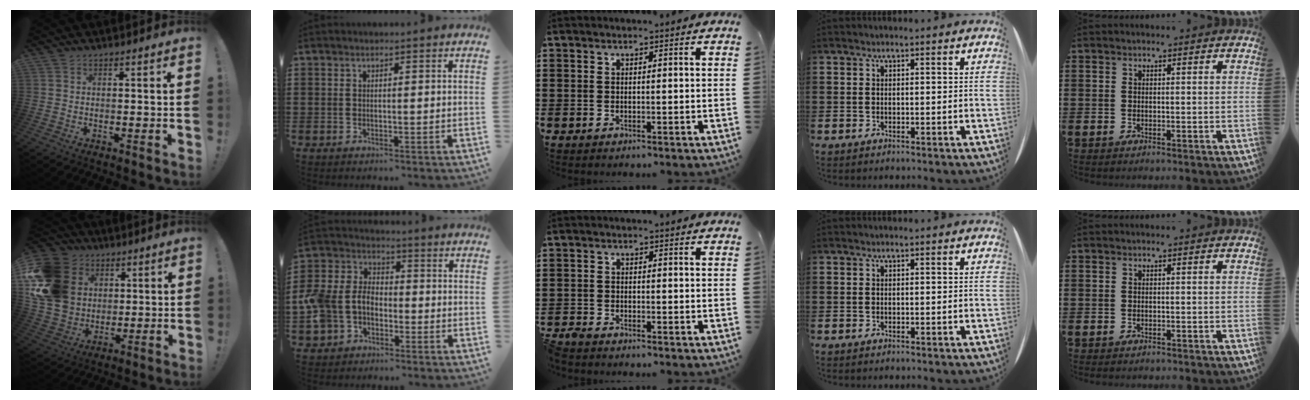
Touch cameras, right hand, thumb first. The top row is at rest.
{"thumb": {"total": 19.7, "force": [4.8, 16.4, 9.7], "torque": [-0.179, -0.011, 0.110]}, "index": {"total": 6.7, "force": [-2.0, 5.3, 3.5], "torque": [-0.121, -0.005, -0.053]}, "middle": {"total": 1.8, "force": [-1.7, 0.1, 0.3], "torque": [-0.022, -0.005, -0.039]}}